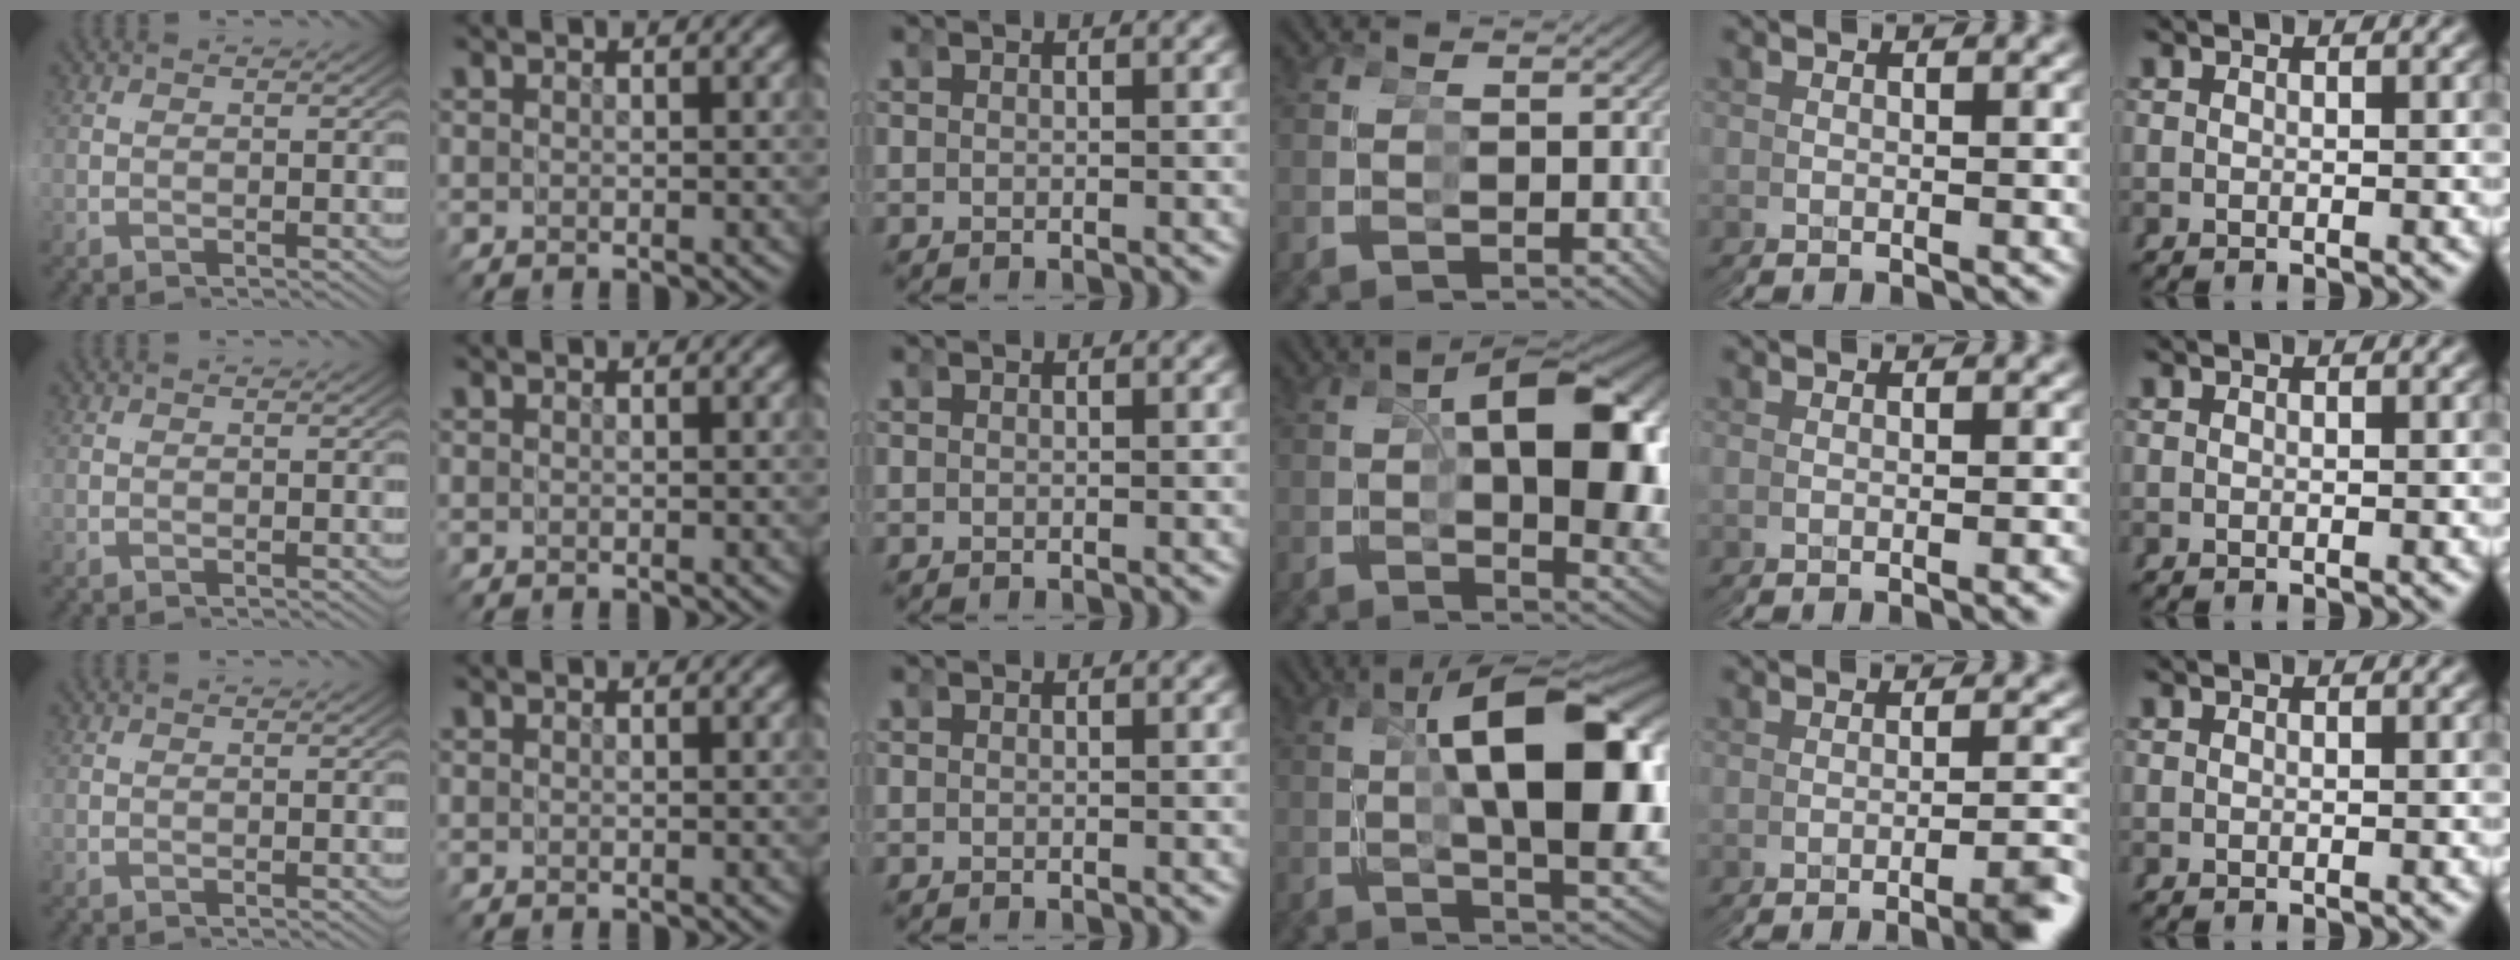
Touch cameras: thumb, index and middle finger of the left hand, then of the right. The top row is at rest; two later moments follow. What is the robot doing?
{"motion": "grasp_and_lifting", "object": "toy banana"}